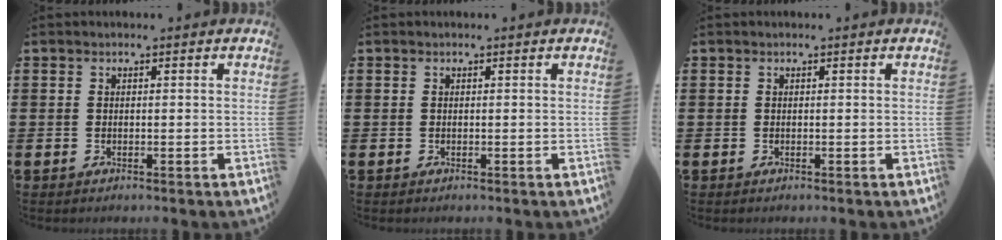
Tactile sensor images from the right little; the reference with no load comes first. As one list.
[{"total": 0.0}, {"total": 0.0}]